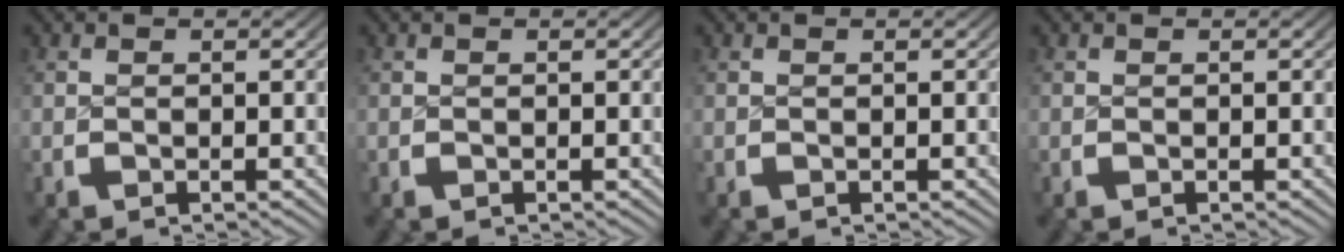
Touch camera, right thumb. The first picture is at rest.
{"total": 0.0}
{"total": 0.0}
{"total": 0.0}